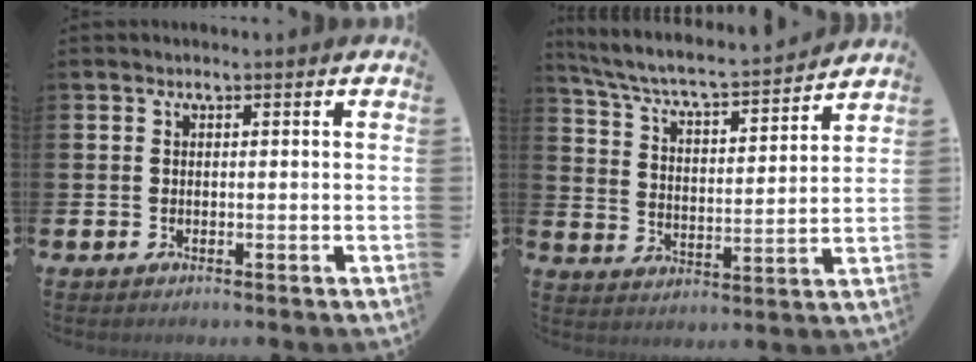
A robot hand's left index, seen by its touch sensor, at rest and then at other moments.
{"total": 6.4, "force": [5.9, 0.7, 2.2], "torque": [-0.075, -0.047, 0.095]}